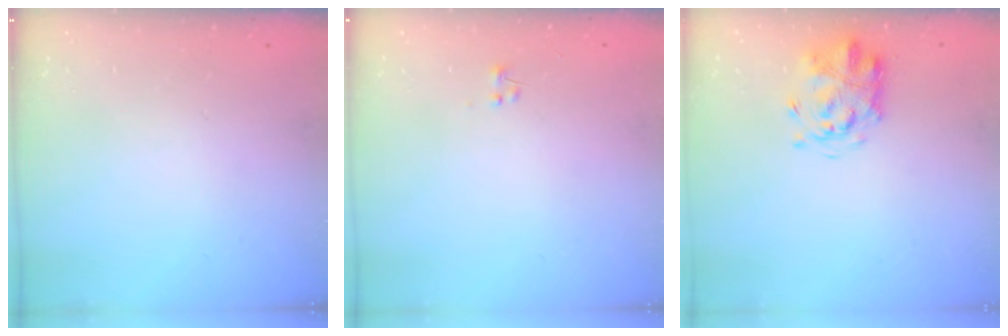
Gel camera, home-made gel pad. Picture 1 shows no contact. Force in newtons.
{"total": 0.6, "press": 0.6, "slide": 0.2}
{"total": 3.4, "press": 3.2, "slide": 1.2}